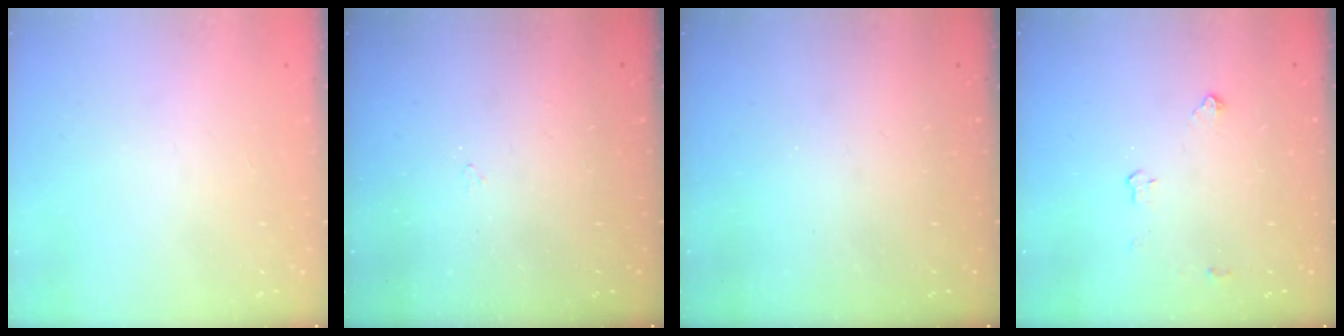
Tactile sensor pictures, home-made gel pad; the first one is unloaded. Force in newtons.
{"total": 2.9, "press": 2.9, "slide": 0.5}
{"total": 0.0}
{"total": 3.3, "press": 3.2, "slide": 0.5}